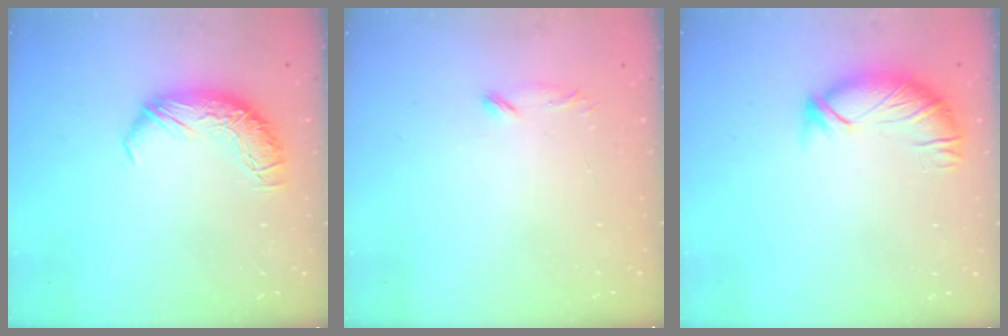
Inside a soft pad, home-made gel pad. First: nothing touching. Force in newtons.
{"total": 7.2, "press": 7.2, "slide": 0.7}
{"total": 3.5, "press": 3.2, "slide": 1.3}